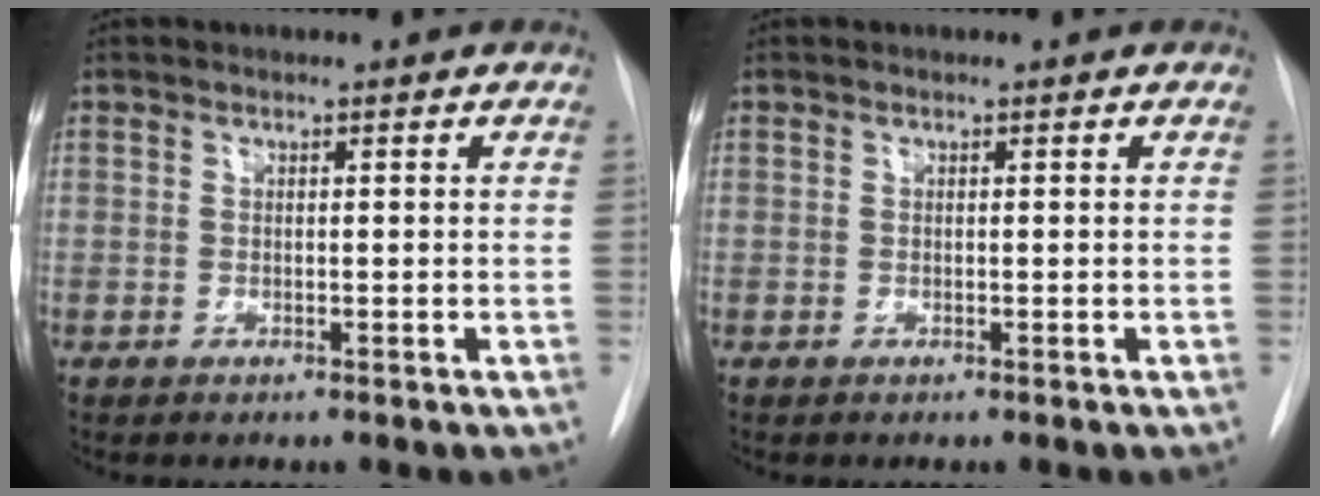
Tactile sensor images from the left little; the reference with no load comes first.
{"total": 0.0}